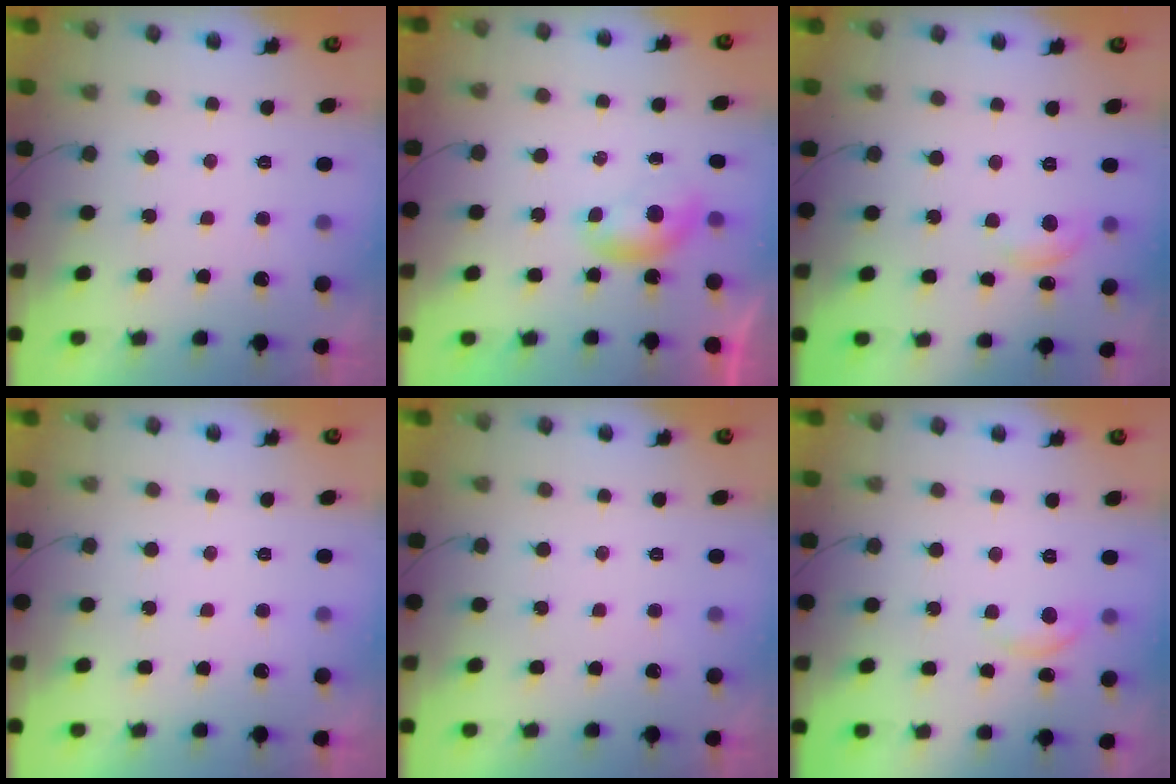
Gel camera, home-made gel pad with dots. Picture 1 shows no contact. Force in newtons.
{"total": 5.1, "press": 5.1, "slide": 0.6}
{"total": 5.4, "press": 5.4, "slide": 0.5}
{"total": 0.0}
{"total": 0.0}
{"total": 4.1, "press": 4.1, "slide": 0.2}